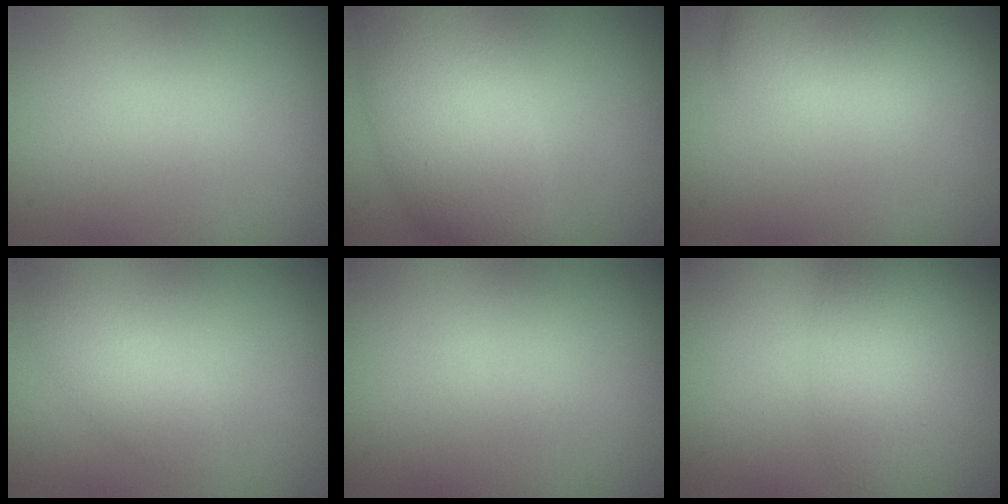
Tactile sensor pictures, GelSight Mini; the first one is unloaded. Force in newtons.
{"total": 7.6, "press": 7.6, "slide": 0.4}
{"total": 4.8, "press": 4.8, "slide": 0.2}
{"total": 2.1, "press": 2.1, "slide": 0.1}
{"total": 0.0}
{"total": 3.6, "press": 3.6, "slide": 0.2}